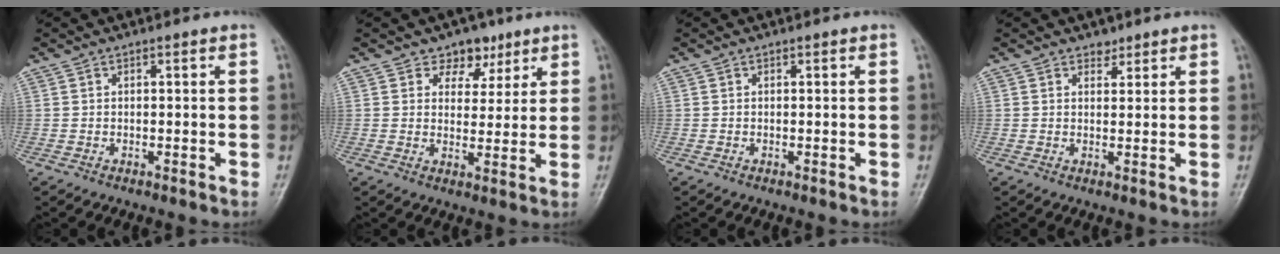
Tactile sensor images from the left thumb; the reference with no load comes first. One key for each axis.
{"total": 5.5, "fx": 3.6, "fy": 3.9, "fz": 1.2, "tx": 0.015, "ty": -0.017, "tz": 0.054}
{"total": 0.0}
{"total": 1.9, "fx": 1.5, "fy": 1.1, "fz": 0.3, "tx": 0.011, "ty": -0.010, "tz": 0.018}